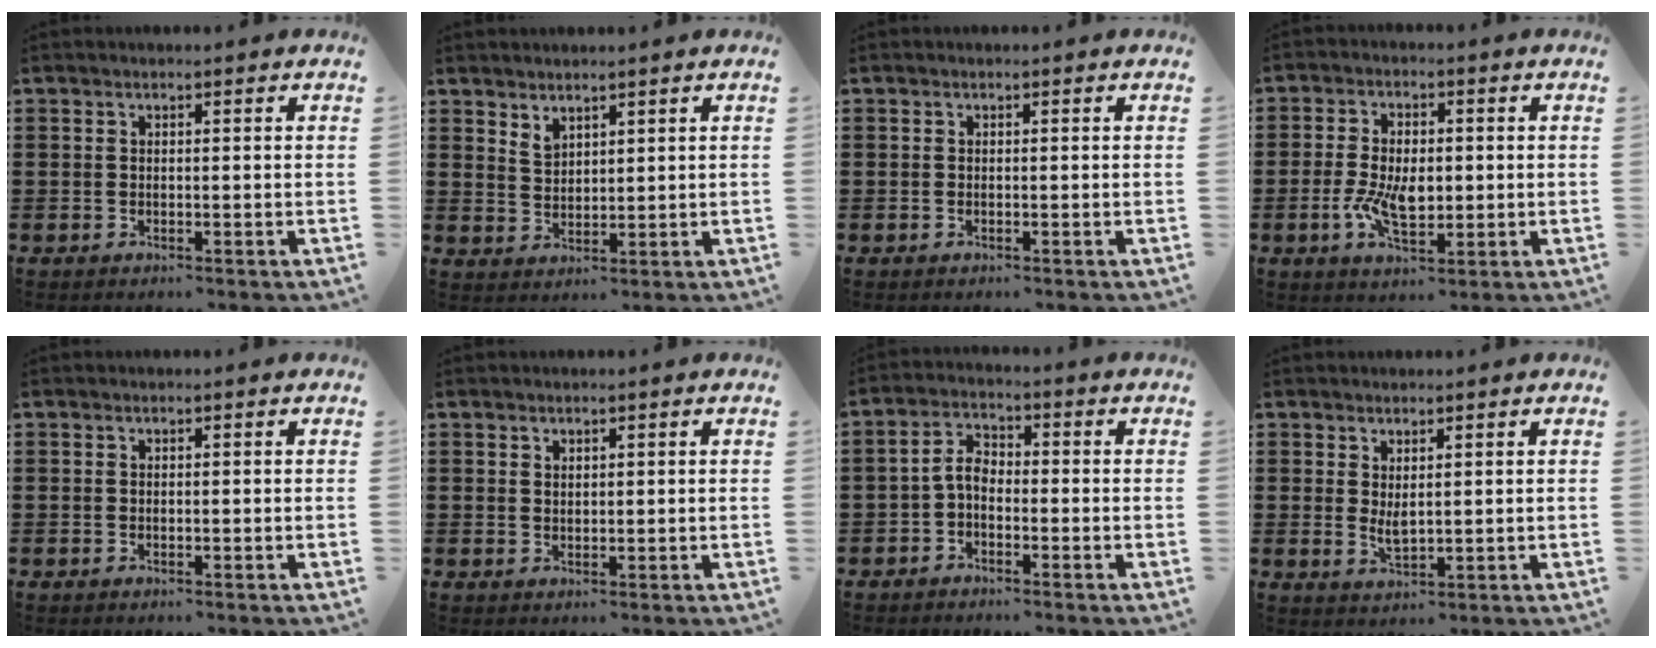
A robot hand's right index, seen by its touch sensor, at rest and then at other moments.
{"total": 2.4, "force": [2.1, 1.2, 0.4], "torque": [-0.014, 0.002, 0.040]}
{"total": 0.0}
{"total": 6.9, "force": [-0.9, 3.9, 5.7], "torque": [-0.112, -0.001, -0.018]}
{"total": 0.0}
{"total": 1.2, "force": [1.0, 0.6, 0.1], "torque": [-0.004, 0.001, 0.020]}
{"total": 3.5, "force": [-1.3, 2.0, 2.6], "torque": [-0.065, 0.007, -0.031]}
{"total": 2.6, "force": [1.1, 0.9, 2.1], "torque": [-0.041, -0.001, 0.022]}